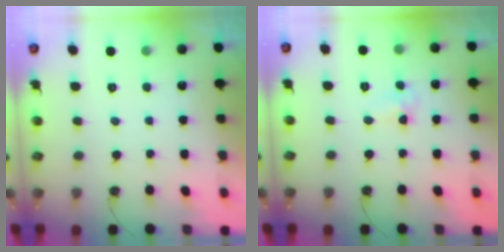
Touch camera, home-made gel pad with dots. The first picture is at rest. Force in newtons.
{"total": 4.6, "press": 4.6, "slide": 0.7}